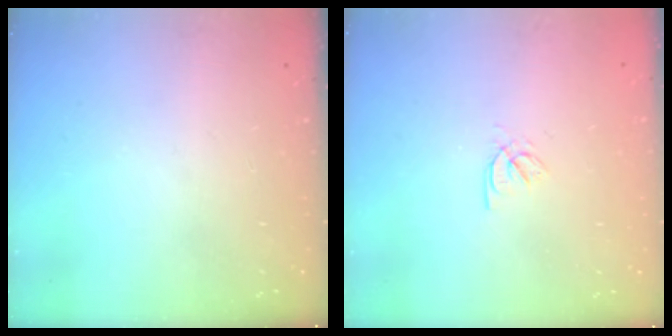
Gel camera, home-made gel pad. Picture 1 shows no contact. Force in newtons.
{"total": 2.3, "press": 2.2, "slide": 0.3}